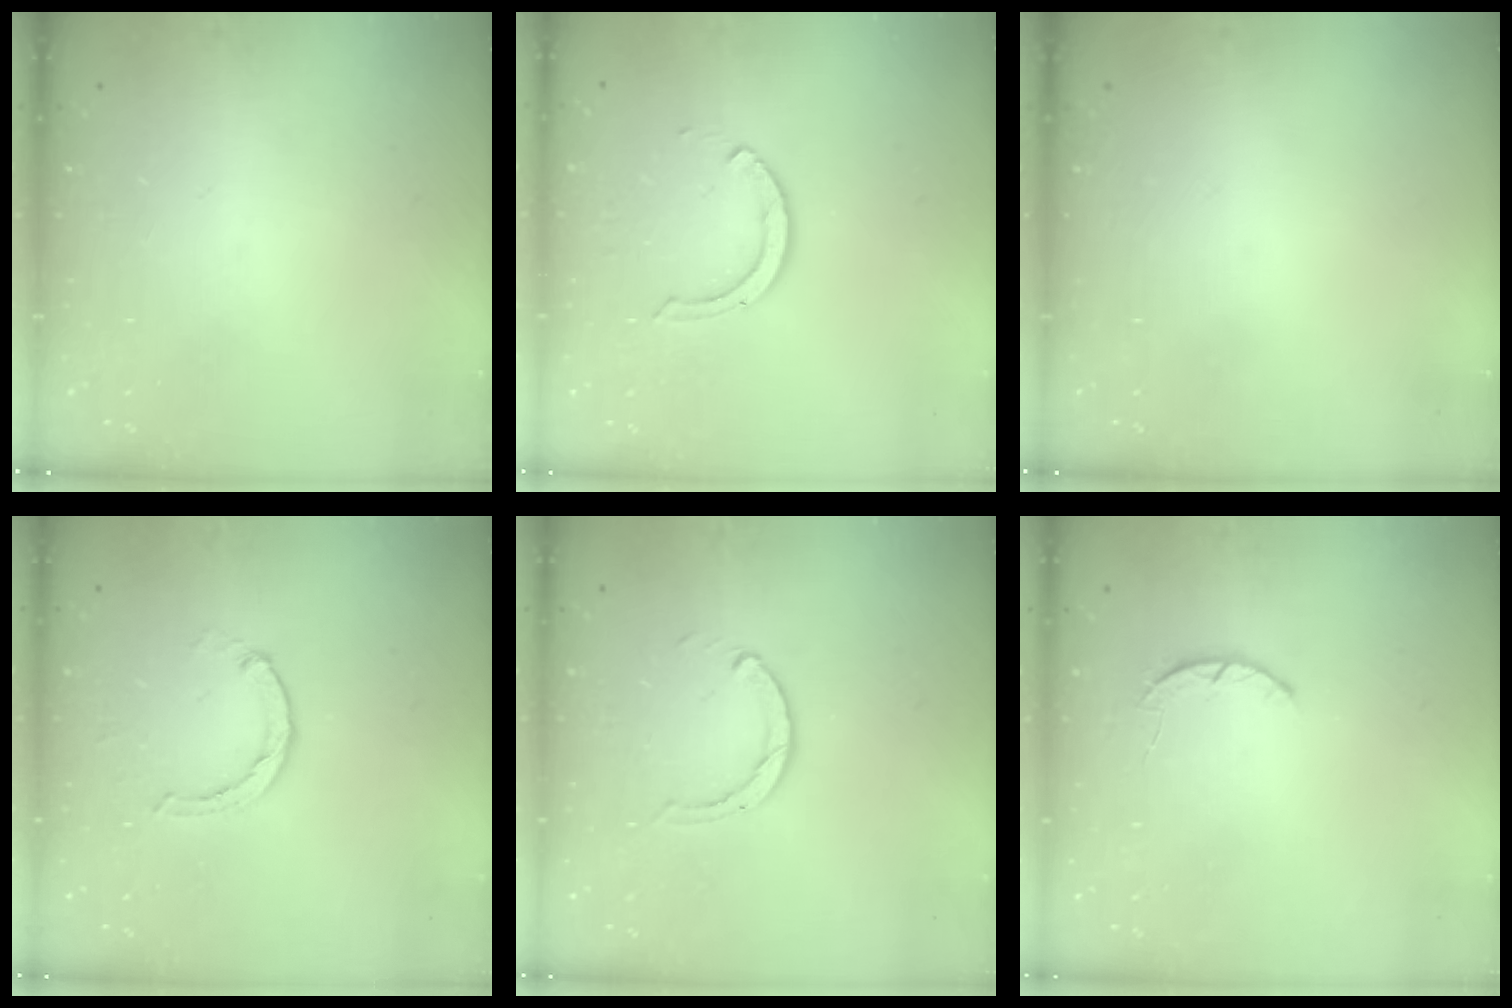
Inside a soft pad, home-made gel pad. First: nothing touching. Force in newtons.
{"total": 7.0, "press": 6.9, "slide": 0.8}
{"total": 0.0}
{"total": 1.8, "press": 1.8, "slide": 0.2}
{"total": 3.1, "press": 3.0, "slide": 0.4}
{"total": 2.5, "press": 2.5, "slide": 0.5}